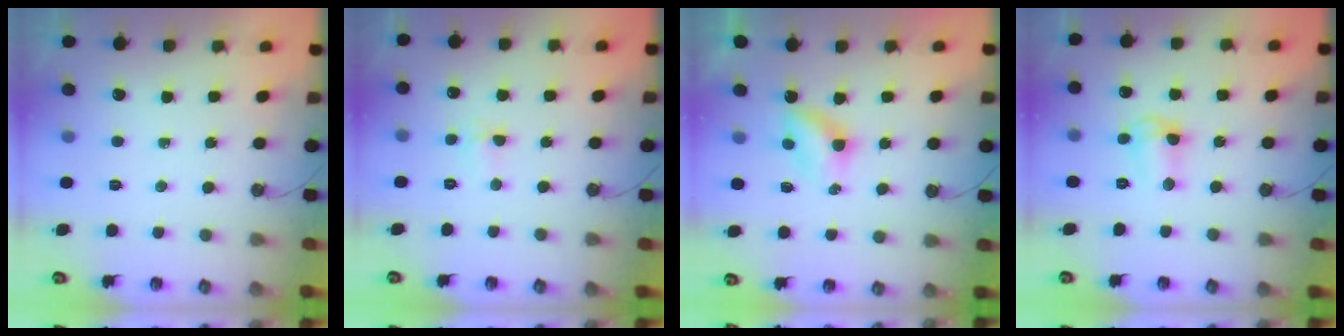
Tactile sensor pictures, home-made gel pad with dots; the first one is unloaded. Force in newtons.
{"total": 2.9, "press": 2.9, "slide": 0.4}
{"total": 4.2, "press": 4.2, "slide": 0.3}
{"total": 7.1, "press": 6.4, "slide": 3.2}